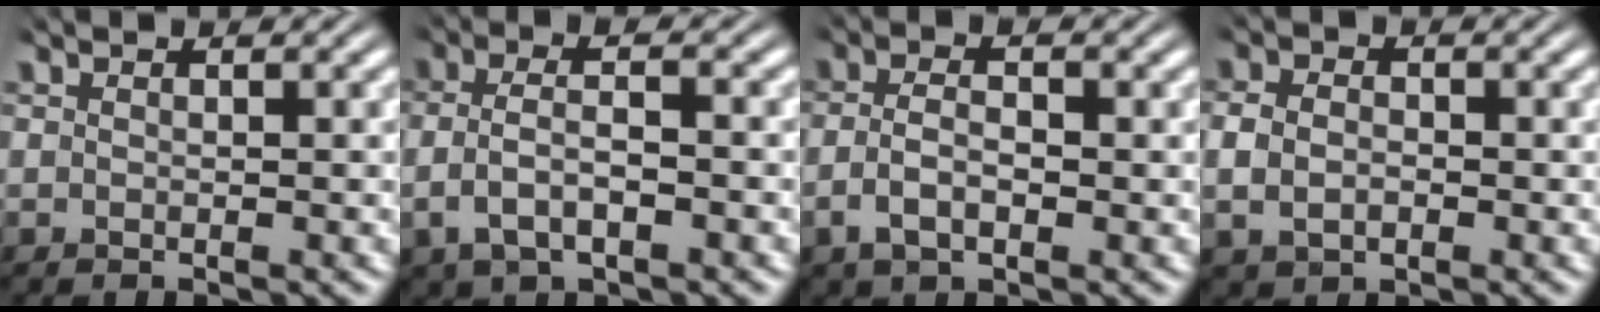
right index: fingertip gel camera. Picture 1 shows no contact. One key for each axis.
{"total": 4.1, "fx": -1.0, "fy": 2.4, "fz": 3.2, "tx": -0.072, "ty": -0.002, "tz": -0.014}
{"total": 3.4, "fx": -0.9, "fy": 1.9, "fz": 2.7, "tx": -0.063, "ty": 0.000, "tz": -0.014}
{"total": 3.0, "fx": -0.2, "fy": 2.4, "fz": 1.8, "tx": -0.045, "ty": -0.002, "tz": 0.001}